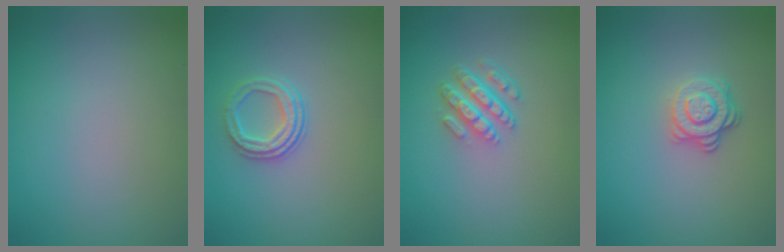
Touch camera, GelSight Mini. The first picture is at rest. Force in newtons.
{"total": 2.8, "press": 2.3, "slide": 1.5}
{"total": 4.2, "press": 3.1, "slide": 2.9}
{"total": 2.9, "press": 2.5, "slide": 1.6}